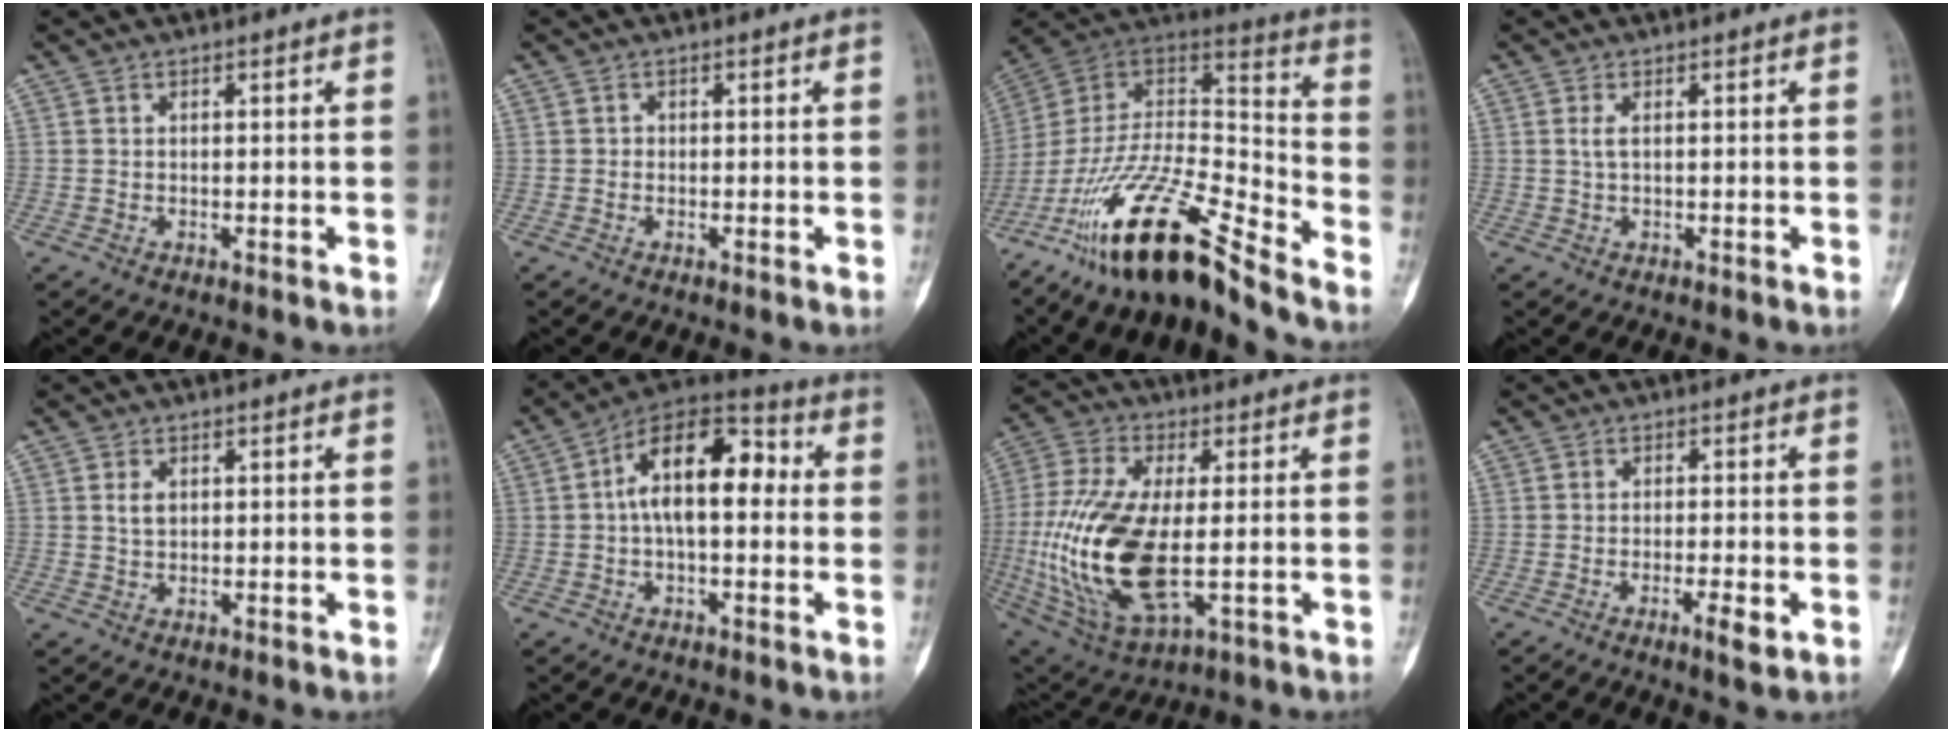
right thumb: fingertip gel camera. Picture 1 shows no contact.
{"total": 0.6, "force": [-0.1, 0.6, 0.1], "torque": [0.008, 0.004, -0.003]}
{"total": 23.9, "force": [-17.4, 6.2, 15.2], "torque": [-0.297, 0.075, -0.317]}
{"total": 1.3, "force": [0.3, 0.5, 1.1], "torque": [-0.022, 0.001, 0.008]}
{"total": 2.2, "force": [0.6, 1.5, 1.5], "torque": [-0.019, -0.001, 0.011]}
{"total": 14.8, "force": [1.4, 7.6, 12.6], "torque": [-0.191, 0.047, 0.010]}
{"total": 21.8, "force": [-2.2, 10.3, 19.1], "torque": [-0.414, -0.012, -0.025]}
{"total": 3.8, "force": [-1.8, 1.0, 3.2], "torque": [-0.049, 0.004, -0.027]}